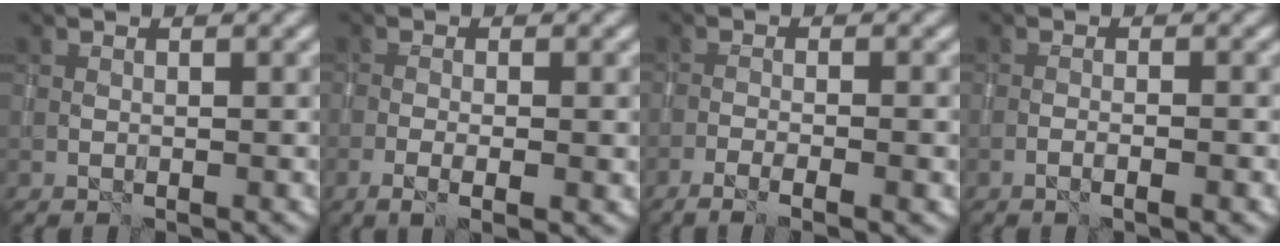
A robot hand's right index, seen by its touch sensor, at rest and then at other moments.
{"total": 3.4, "force": [-1.2, 1.0, 3.1], "torque": [-0.055, -0.004, -0.025]}
{"total": 4.1, "force": [-2.4, 1.0, 3.2], "torque": [-0.052, 0.002, -0.045]}
{"total": 2.1, "force": [-1.1, 0.4, 1.8], "torque": [-0.026, 0.011, -0.022]}